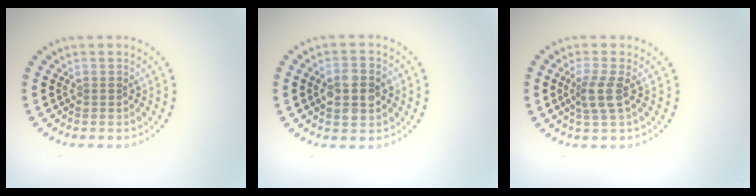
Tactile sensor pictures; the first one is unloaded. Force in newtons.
{"total": 3.7, "press": 3.7, "slide": 0.2}
{"total": 2.4, "press": 1.9, "slide": 1.4}